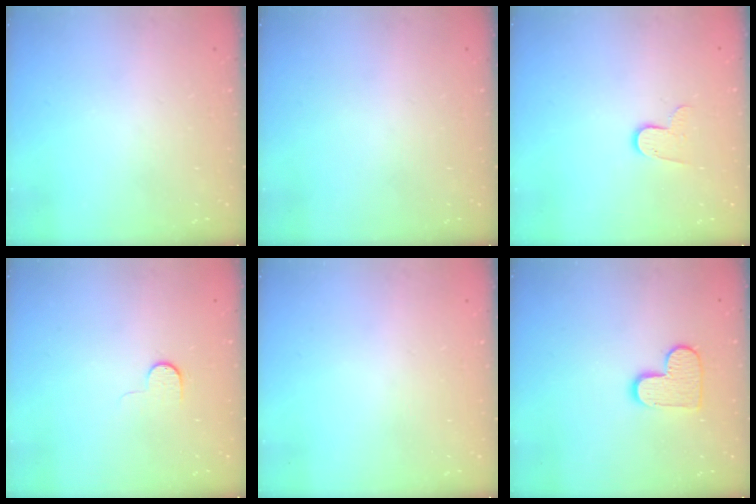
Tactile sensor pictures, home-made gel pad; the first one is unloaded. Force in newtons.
{"total": 0.0}
{"total": 7.2, "press": 7.2, "slide": 0.3}
{"total": 5.0, "press": 5.0, "slide": 0.5}
{"total": 0.8, "press": 0.8, "slide": 0.1}
{"total": 9.8, "press": 9.8, "slide": 0.6}